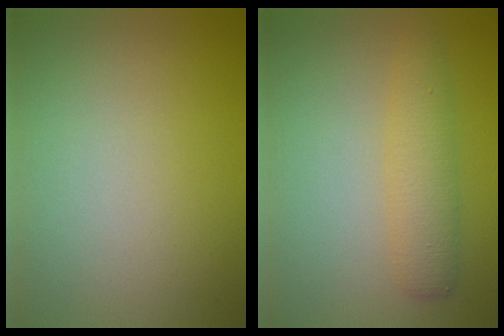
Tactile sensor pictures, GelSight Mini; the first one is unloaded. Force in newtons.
{"total": 2.9, "press": 2.9, "slide": 0.1}